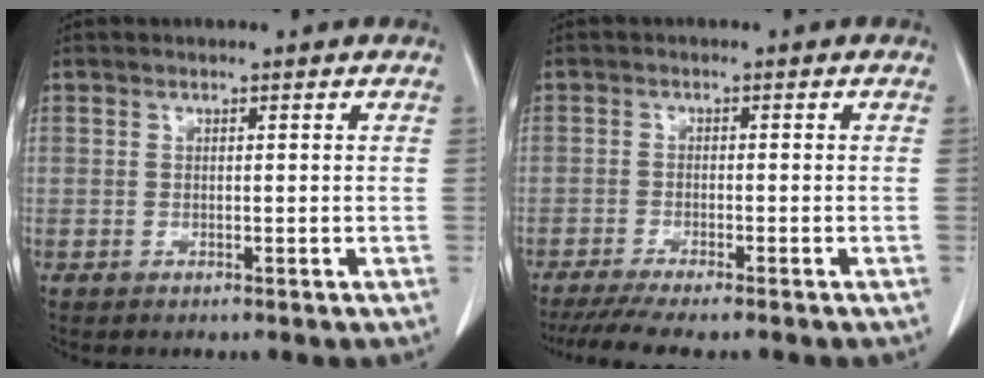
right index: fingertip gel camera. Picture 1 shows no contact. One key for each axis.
{"total": 8.2, "fx": -6.9, "fy": 0.5, "fz": 4.4, "tx": -0.060, "ty": -0.017, "tz": -0.111}